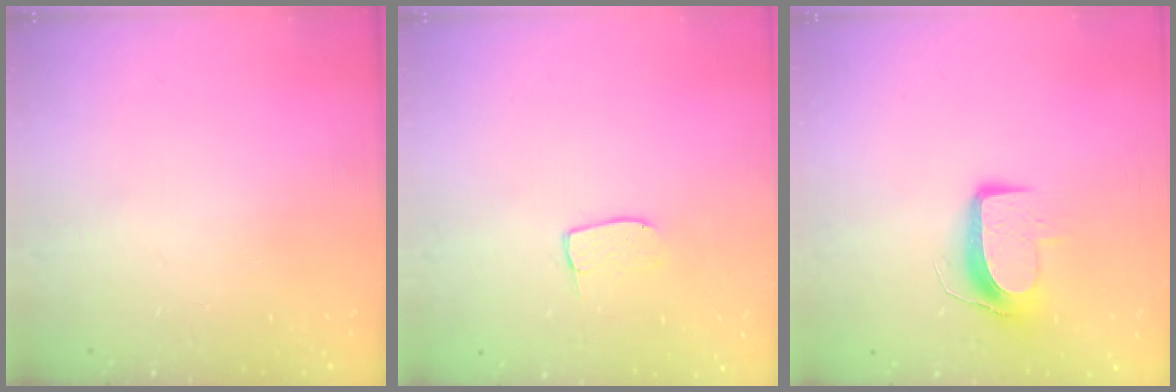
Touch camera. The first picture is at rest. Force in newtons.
{"total": 4.9, "press": 4.8, "slide": 0.4}
{"total": 9.4, "press": 9.4, "slide": 0.3}